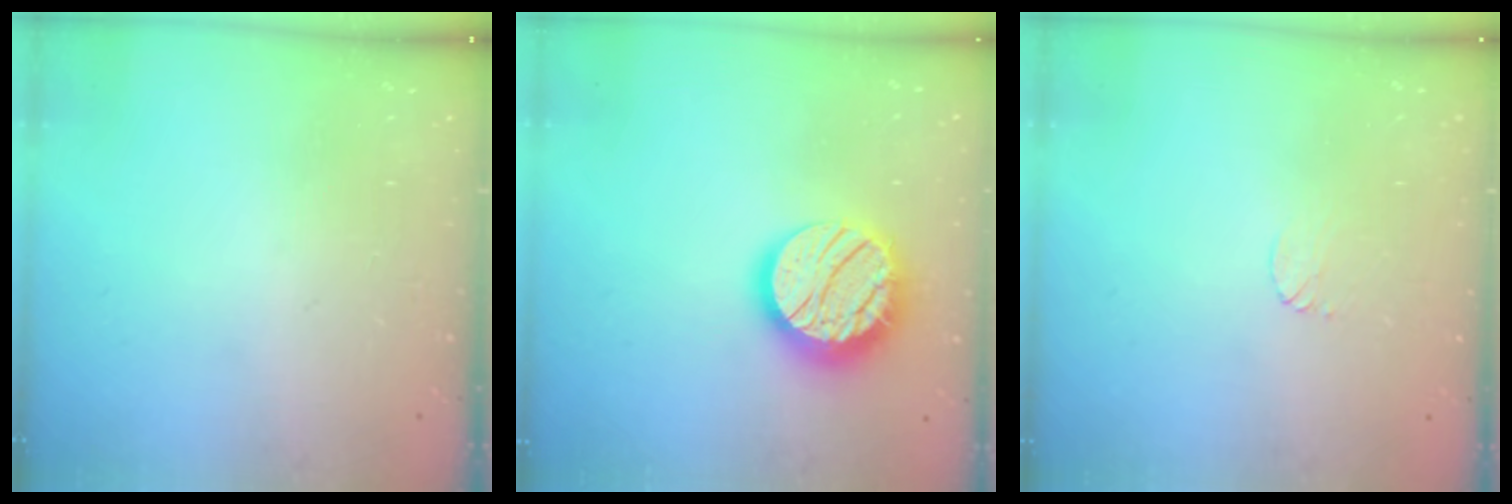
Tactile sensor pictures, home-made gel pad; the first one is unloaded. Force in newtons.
{"total": 16.6, "press": 16.6, "slide": 1.1}
{"total": 5.1, "press": 5.1, "slide": 0.4}